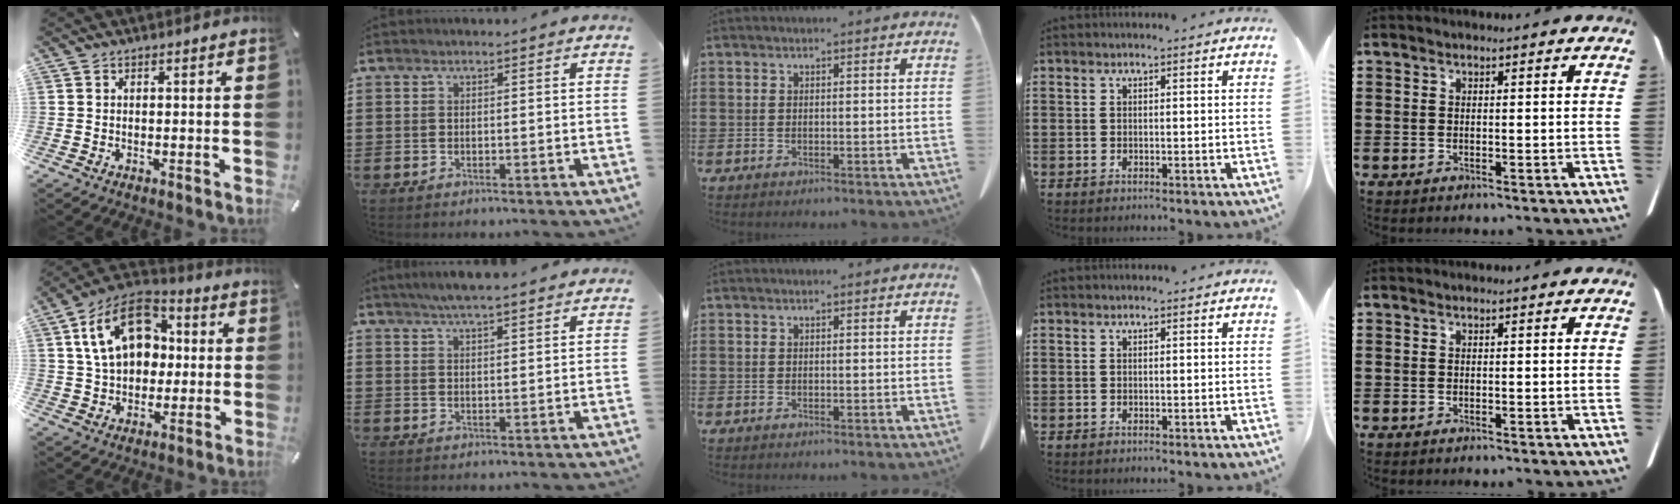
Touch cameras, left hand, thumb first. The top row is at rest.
{"thumb": {"total": 17.5, "force": [4.1, 12.7, 11.3], "torque": [-0.212, 0.003, 0.075]}, "index": {"total": 4.3, "force": [3.9, 0.2, 1.8], "torque": [-0.045, -0.006, 0.070]}}